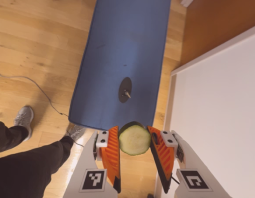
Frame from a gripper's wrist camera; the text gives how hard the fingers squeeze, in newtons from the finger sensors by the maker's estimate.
{"total": 9.7, "left": 9.5, "right": 9.9}